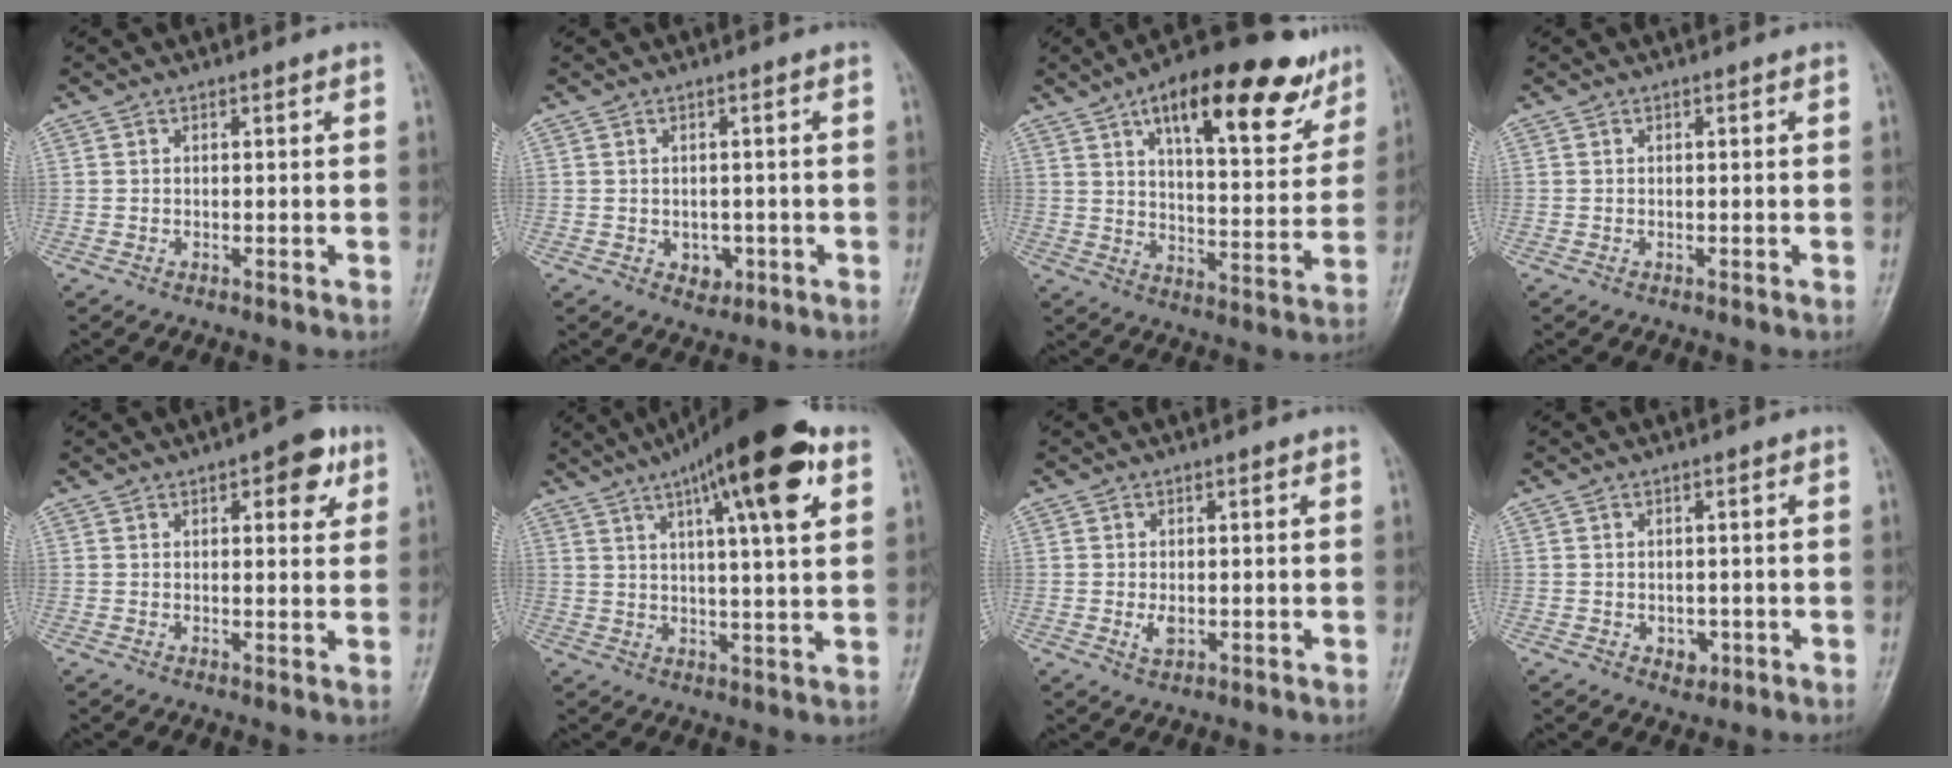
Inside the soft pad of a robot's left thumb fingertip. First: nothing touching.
{"total": 2.9, "force": [-0.7, 2.3, 1.6], "torque": [-0.009, 0.002, -0.003]}
{"total": 22.2, "force": [12.7, 8.4, 16.2], "torque": [-0.198, -0.034, 0.191]}
{"total": 0.0}
{"total": 6.5, "force": [3.1, 2.9, 4.9], "torque": [-0.038, -0.008, 0.032]}
{"total": 18.8, "force": [9.2, 4.2, 15.8], "torque": [-0.229, -0.010, 0.137]}
{"total": 2.2, "force": [-0.1, 1.3, 1.7], "torque": [-0.032, -0.007, 0.001]}
{"total": 2.4, "force": [-0.5, 1.9, 1.4], "torque": [-0.010, 0.001, -0.001]}